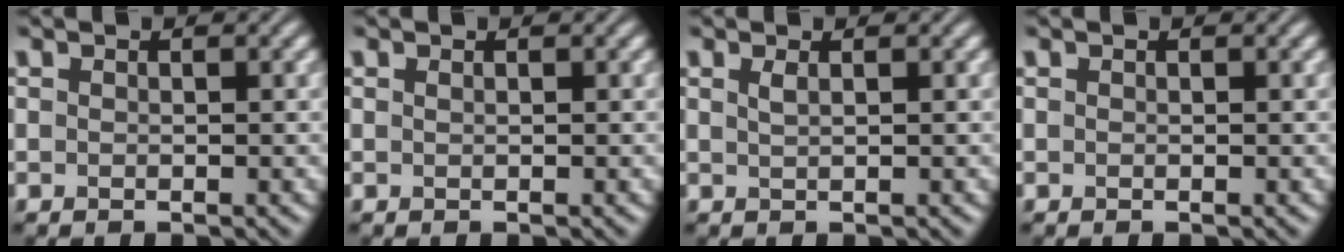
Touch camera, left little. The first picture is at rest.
{"total": 0.0}
{"total": 0.9, "force": [0.4, 0.3, 0.7], "torque": [-0.012, 0.003, 0.007]}
{"total": 0.0}